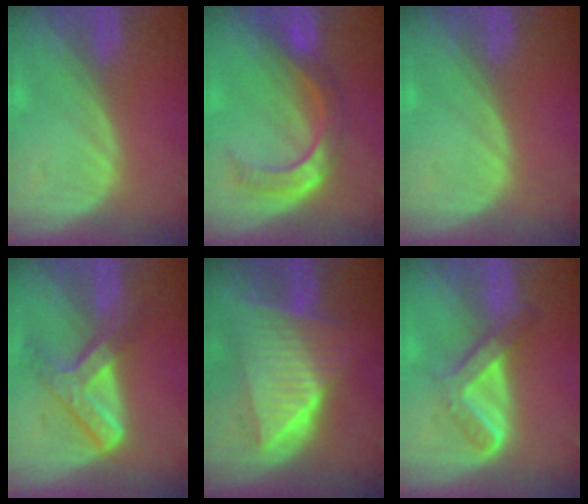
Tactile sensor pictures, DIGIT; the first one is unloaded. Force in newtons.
{"total": 7.1, "press": 6.8, "slide": 2.0}
{"total": 0.0}
{"total": 7.2, "press": 6.2, "slide": 3.8}
{"total": 10.0, "press": 10.0, "slide": 0.6}
{"total": 5.8, "press": 5.2, "slide": 2.5}